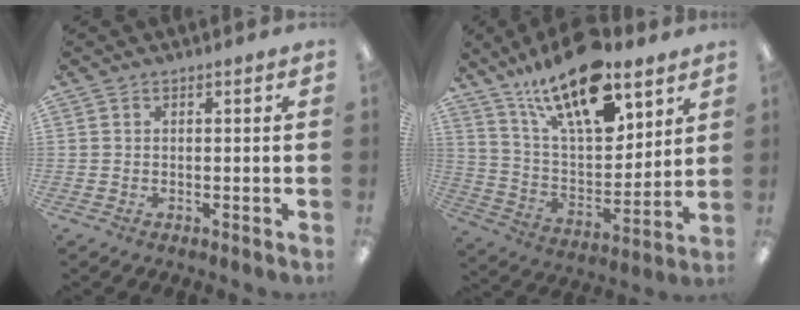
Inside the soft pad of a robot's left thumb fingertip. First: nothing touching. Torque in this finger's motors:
{"motor_torque": [0.90, 0.93, 1.48, -1.30, 0.35]}